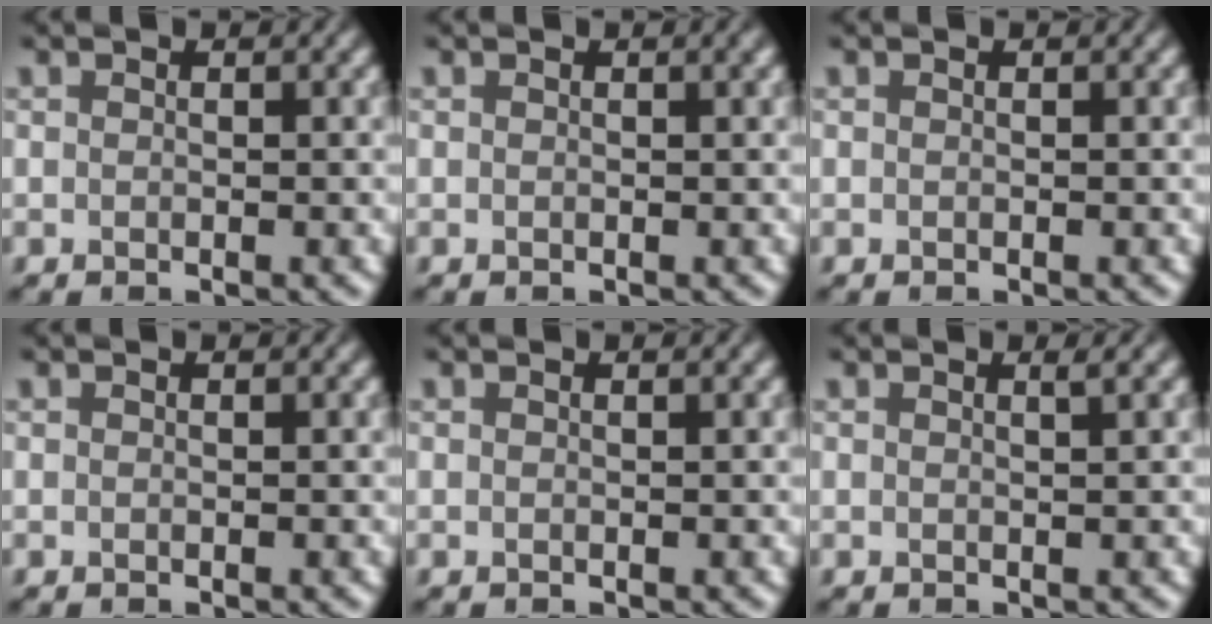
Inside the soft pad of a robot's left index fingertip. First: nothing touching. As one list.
[{"total": 0.5, "force": [0.3, 0.1, 0.4], "torque": [-0.004, 0.002, 0.003]}, {"total": 0.0}, {"total": 0.0}, {"total": 0.0}, {"total": 0.8, "force": [0.4, 0.2, 0.7], "torque": [-0.001, 0.001, 0.005]}]